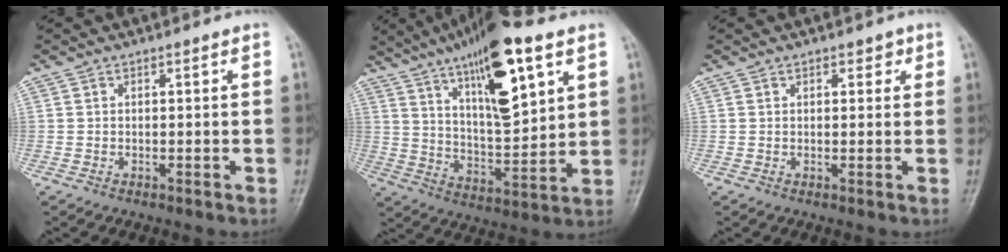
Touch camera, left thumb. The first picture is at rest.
{"total": 19.8, "force": [10.0, 6.0, 16.0], "torque": [-0.239, -0.035, 0.172]}
{"total": 2.3, "force": [1.2, 1.4, 1.4], "torque": [-0.001, -0.002, 0.013]}